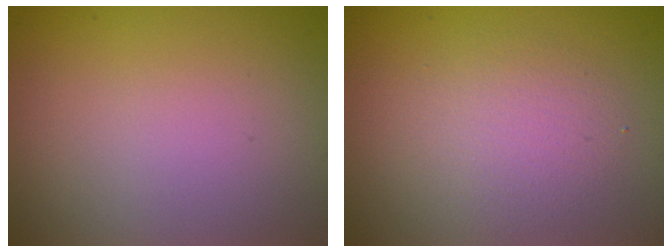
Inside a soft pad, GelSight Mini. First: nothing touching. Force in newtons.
{"total": 2.6, "press": 2.6, "slide": 0.2}